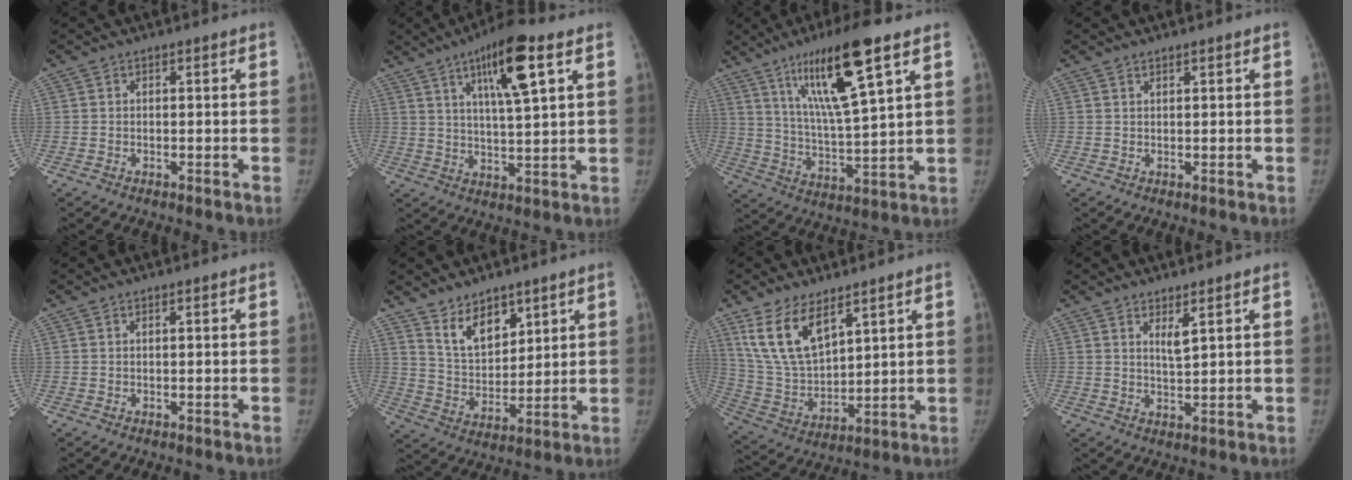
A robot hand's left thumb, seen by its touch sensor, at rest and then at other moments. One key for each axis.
{"total": 12.9, "fx": 6.2, "fy": 2.5, "fz": 11.1, "tx": -0.180, "ty": -0.020, "tz": 0.103}
{"total": 16.7, "fx": 9.1, "fy": 2.2, "fz": 13.8, "tx": -0.241, "ty": -0.044, "tz": 0.169}
{"total": 0.7, "fx": 0.7, "fy": 0.1, "fz": 0.3, "tx": -0.003, "ty": -0.004, "tz": 0.013}
{"total": 0.0}
{"total": 9.4, "fx": 6.4, "fy": 5.0, "fz": 4.7, "tx": -0.049, "ty": -0.051, "tz": 0.127}
{"total": 13.3, "fx": 7.9, "fy": 6.4, "fz": 8.6, "tx": -0.147, "ty": -0.034, "tz": 0.173}
{"total": 3.1, "fx": 2.0, "fy": 0.5, "fz": 2.4, "tx": -0.042, "ty": -0.022, "tz": 0.038}